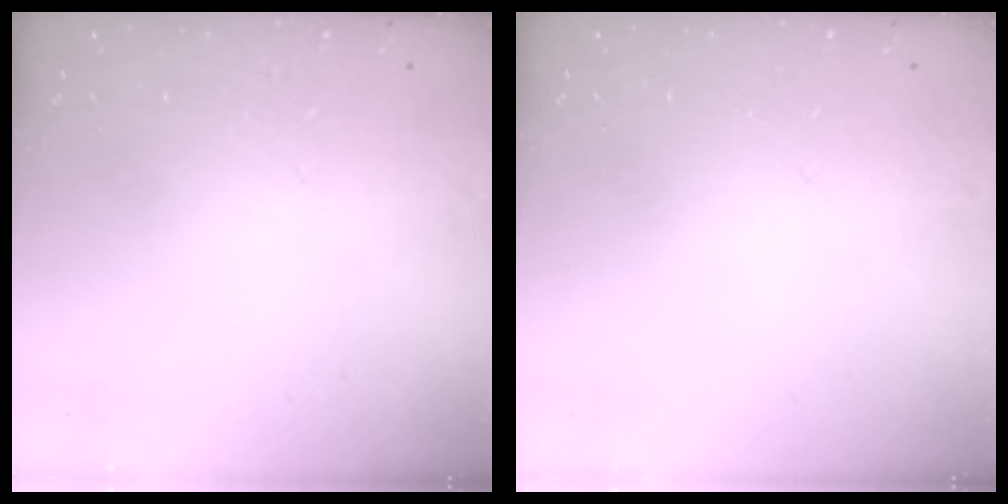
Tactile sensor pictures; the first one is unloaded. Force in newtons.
{"total": 0.0}